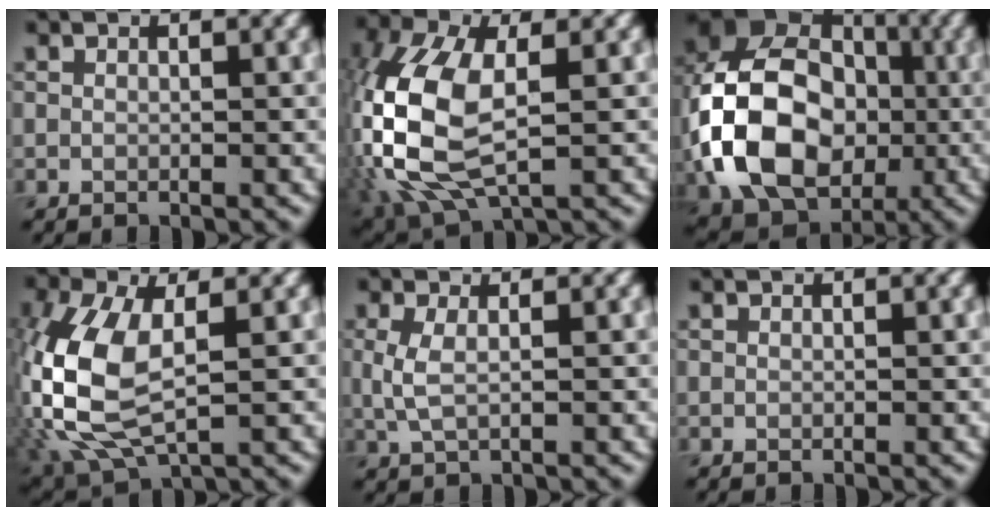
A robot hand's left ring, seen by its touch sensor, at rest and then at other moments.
{"total": 11.7, "force": [-0.1, 6.1, 9.9], "torque": [-0.254, 0.000, -0.005]}
{"total": 15.4, "force": [-2.5, 11.3, 10.1], "torque": [-0.215, 0.000, -0.057]}
{"total": 10.5, "force": [-0.3, 5.4, 9.0], "torque": [-0.230, -0.007, -0.004]}
{"total": 2.1, "force": [0.2, 0.8, 1.9], "torque": [-0.048, 0.000, 0.004]}
{"total": 0.0}